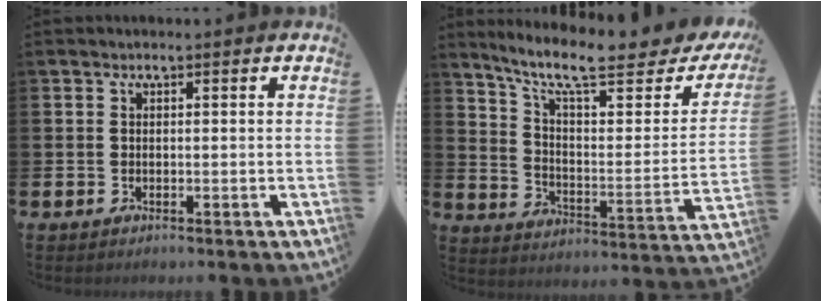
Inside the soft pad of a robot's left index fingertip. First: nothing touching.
{"total": 10.5, "force": [8.4, 2.4, 5.9], "torque": [-0.128, -0.061, 0.136]}